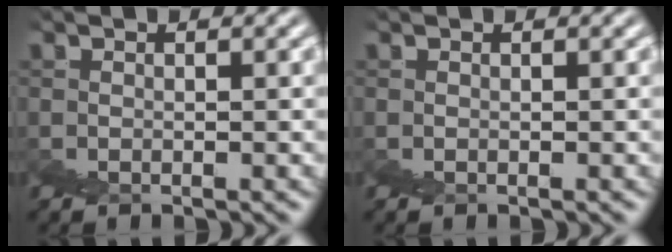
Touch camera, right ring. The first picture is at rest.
{"total": 0.0}